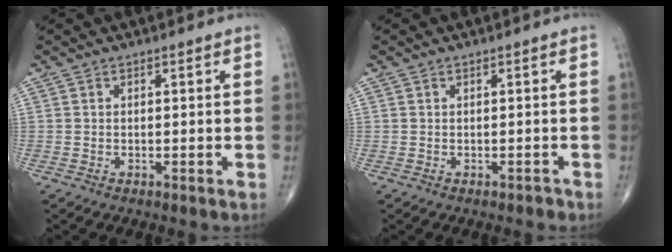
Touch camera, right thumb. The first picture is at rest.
{"total": 0.6, "force": [-0.3, 0.4, 0.3], "torque": [0.001, 0.003, -0.005]}